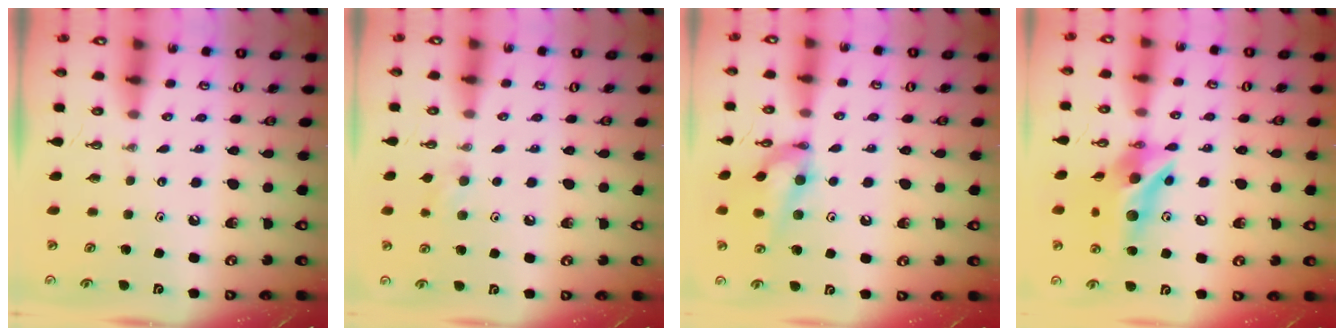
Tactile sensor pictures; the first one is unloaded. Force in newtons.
{"total": 7.8, "press": 7.0, "slide": 3.5}
{"total": 12.8, "press": 12.8, "slide": 0.6}
{"total": 13.5, "press": 13.4, "slide": 1.3}